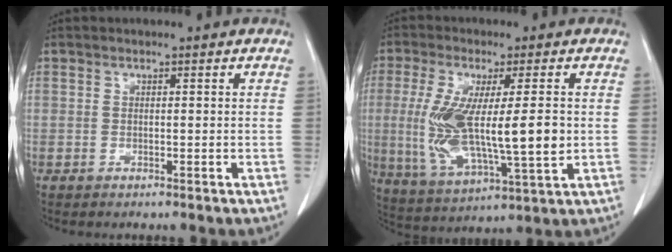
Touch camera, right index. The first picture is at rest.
{"total": 15.2, "force": [-0.3, 2.9, 14.9], "torque": [-0.291, -0.017, 0.000]}